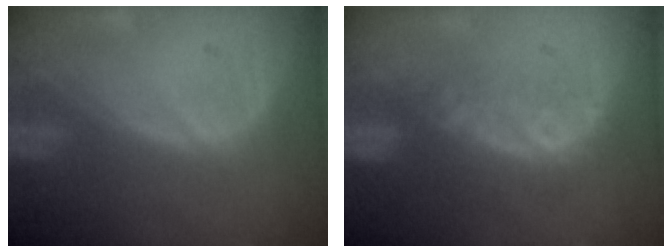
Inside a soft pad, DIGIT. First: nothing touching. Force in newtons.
{"total": 8.2, "press": 7.0, "slide": 4.3}